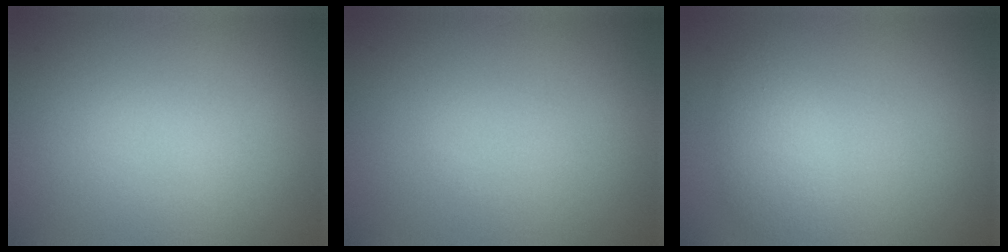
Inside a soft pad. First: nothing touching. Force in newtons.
{"total": 0.0}
{"total": 2.6, "press": 2.6, "slide": 0.1}